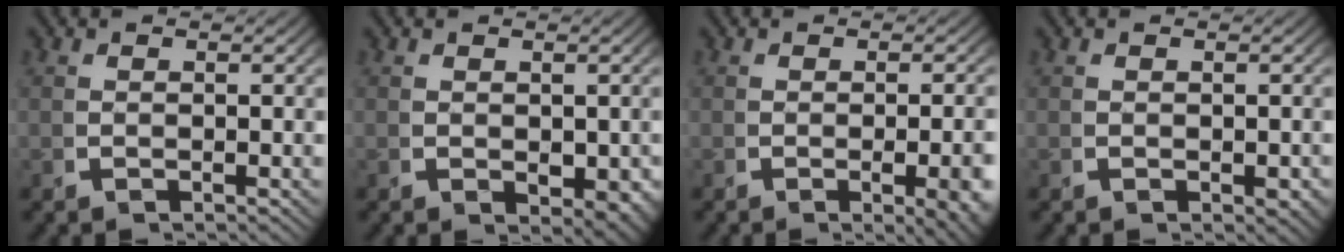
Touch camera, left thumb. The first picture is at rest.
{"total": 2.4, "force": [0.0, 1.7, 1.8], "torque": [-0.024, -0.018, 0.012]}
{"total": 4.1, "force": [-0.9, 1.2, 3.8], "torque": [-0.050, -0.010, -0.009]}
{"total": 0.8, "force": [-0.1, 0.5, 0.6], "torque": [-0.007, -0.004, 0.000]}